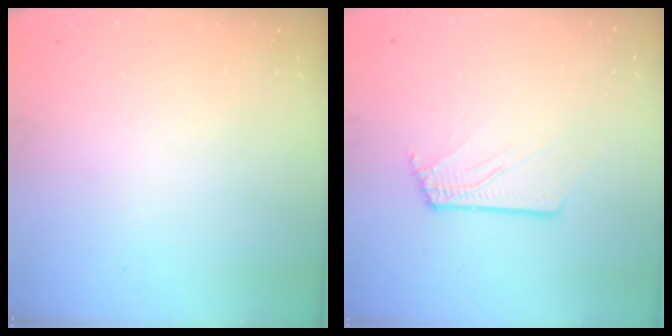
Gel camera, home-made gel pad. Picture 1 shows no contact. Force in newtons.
{"total": 2.6, "press": 2.6, "slide": 0.3}